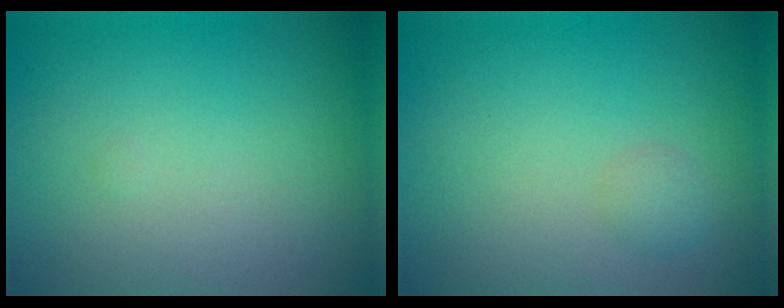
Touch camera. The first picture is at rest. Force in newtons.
{"total": 1.0, "press": 1.0, "slide": 0.0}